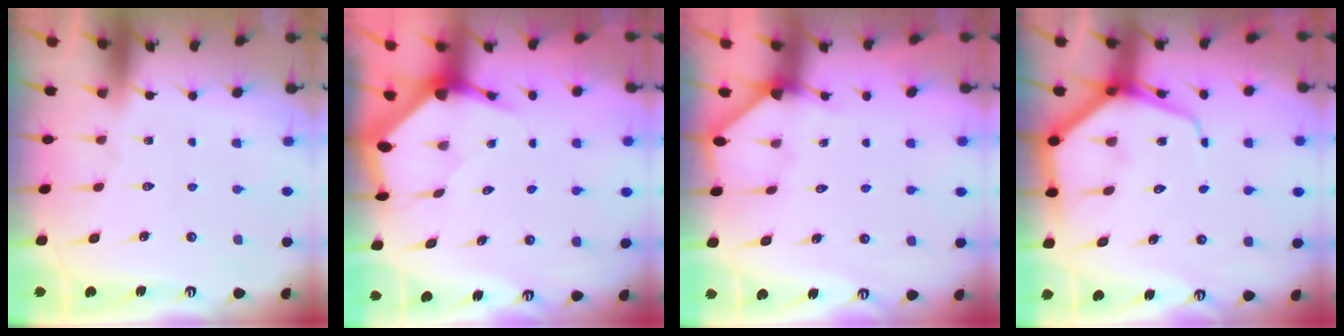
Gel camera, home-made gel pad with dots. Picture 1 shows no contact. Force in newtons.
{"total": 3.8, "press": 3.8, "slide": 0.5}
{"total": 3.4, "press": 3.4, "slide": 0.3}
{"total": 10.4, "press": 10.3, "slide": 1.1}